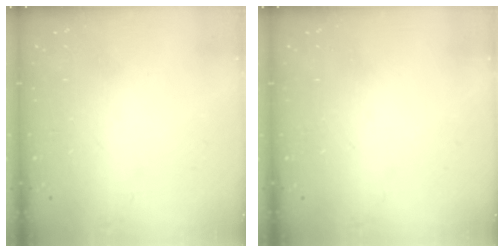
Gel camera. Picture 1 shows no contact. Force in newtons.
{"total": 0.0}